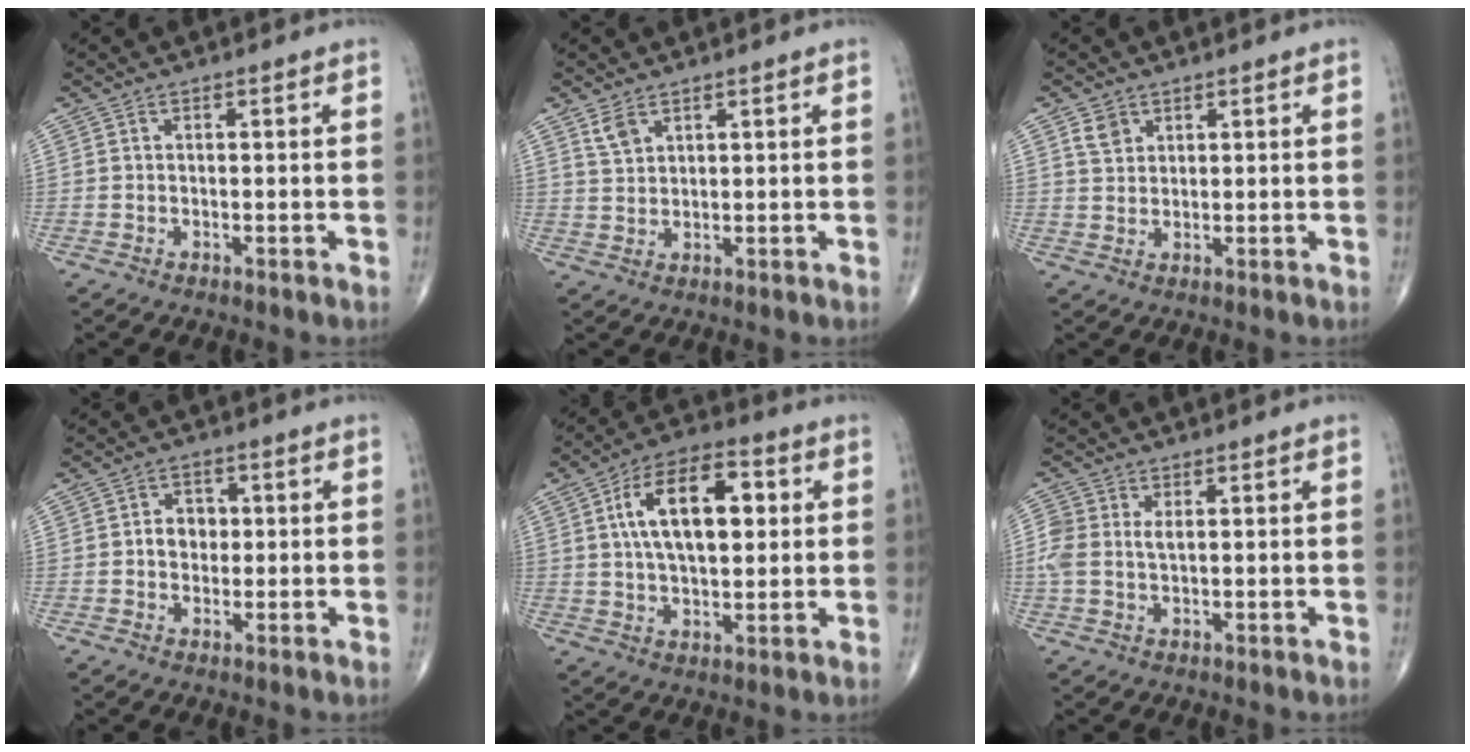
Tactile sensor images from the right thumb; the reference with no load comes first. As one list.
[{"total": 3.2, "force": [2.1, 1.7, 1.7], "torque": [-0.029, -0.006, 0.050]}, {"total": 3.3, "force": [1.8, 2.5, 1.3], "torque": [-0.011, -0.008, 0.037]}, {"total": 4.5, "force": [0.2, 3.7, 2.6], "torque": [-0.017, 0.009, -0.002]}, {"total": 15.9, "force": [3.5, 8.4, 13.1], "torque": [-0.203, 0.007, 0.055]}, {"total": 5.1, "force": [0.8, 3.2, 3.9], "torque": [-0.098, 0.013, 0.018]}]